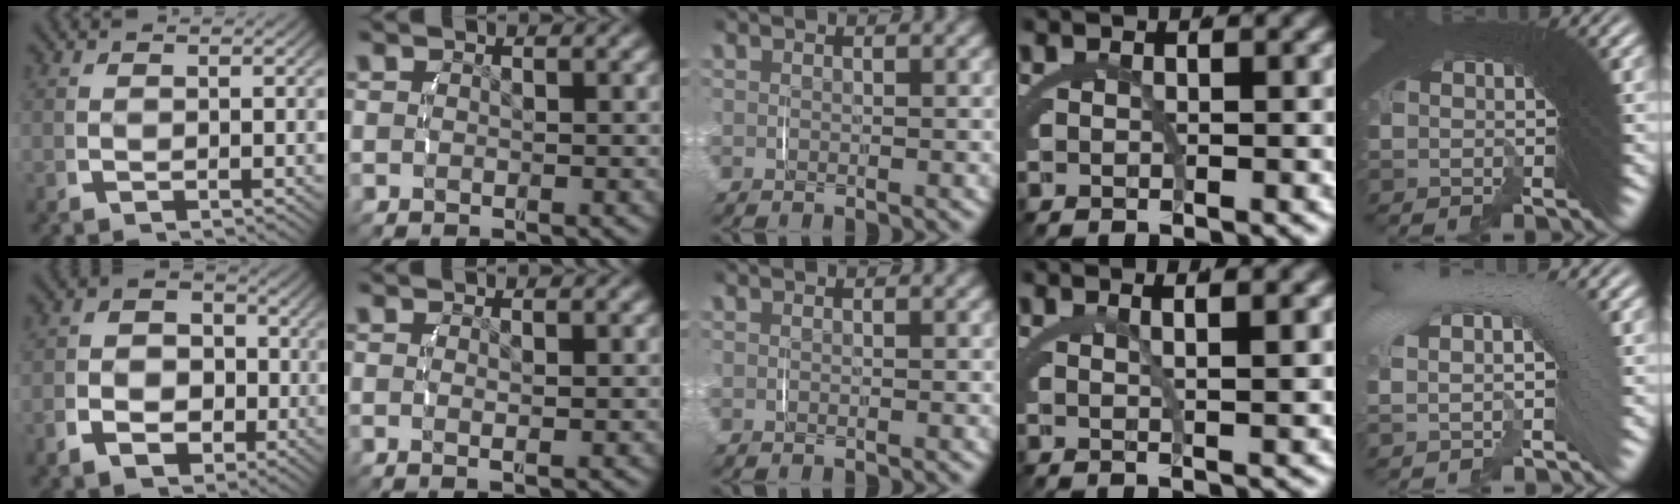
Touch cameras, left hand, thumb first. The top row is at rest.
{"thumb": {"total": 6.8, "force": [-0.7, 5.5, 4.0], "torque": [-0.070, -0.019, -0.007]}, "index": {"total": 0.8, "force": [0.0, -0.4, 0.7], "torque": [-0.020, -0.008, 0.004]}, "ring": {"total": 2.4, "force": [1.5, -0.9, 1.6], "torque": [-0.019, 0.002, 0.027]}, "little": {"total": 4.9, "force": [1.2, 1.7, 4.5], "torque": [-0.056, 0.028, 0.019]}}